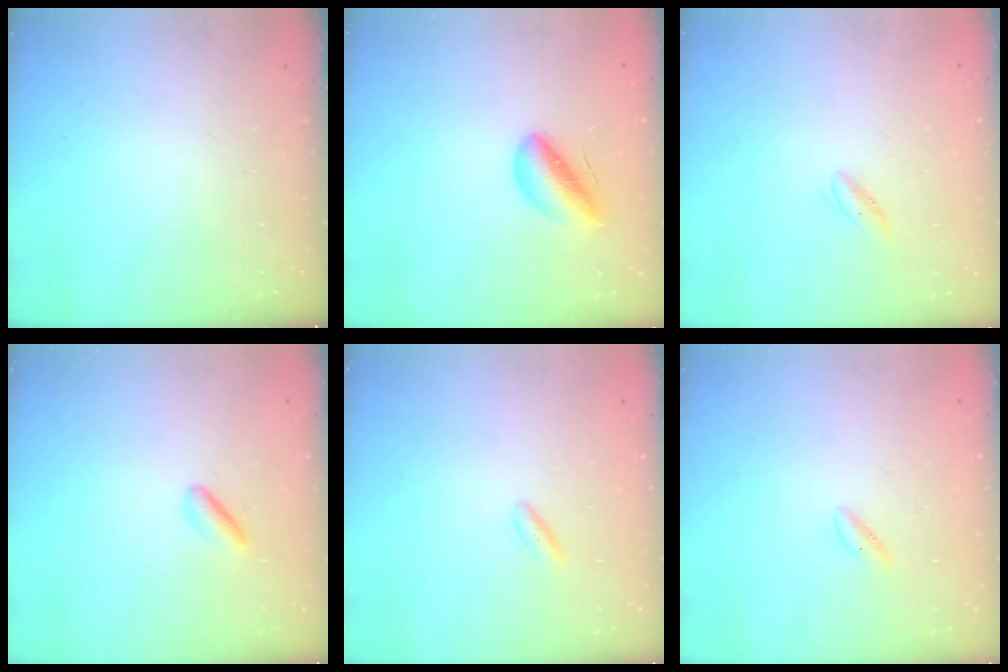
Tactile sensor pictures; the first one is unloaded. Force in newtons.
{"total": 8.6, "press": 8.3, "slide": 2.4}
{"total": 2.2, "press": 2.0, "slide": 0.8}
{"total": 3.6, "press": 3.4, "slide": 1.1}
{"total": 2.3, "press": 2.1, "slide": 1.0}
{"total": 2.0, "press": 1.6, "slide": 1.2}